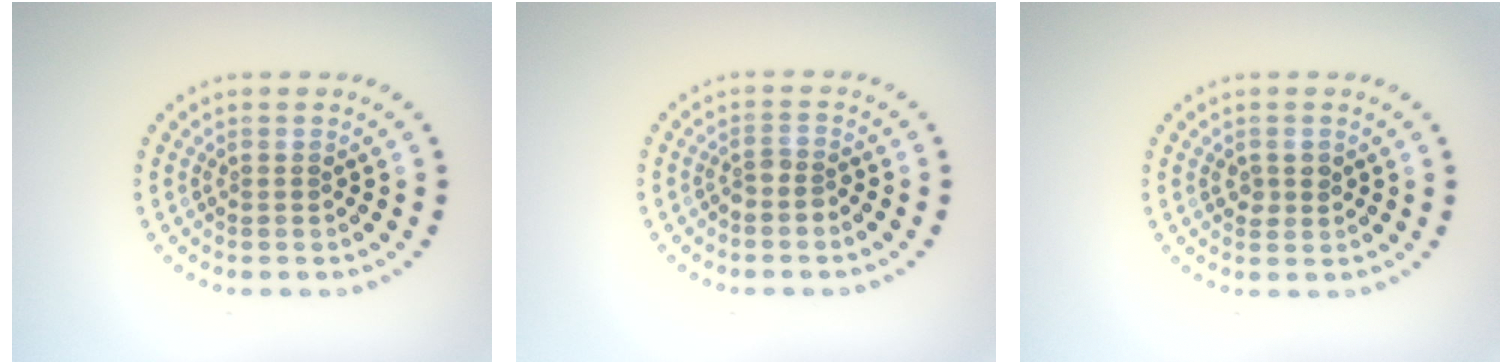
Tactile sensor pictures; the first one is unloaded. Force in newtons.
{"total": 1.5, "press": 1.1, "slide": 1.0}
{"total": 1.5, "press": 1.5, "slide": 0.2}